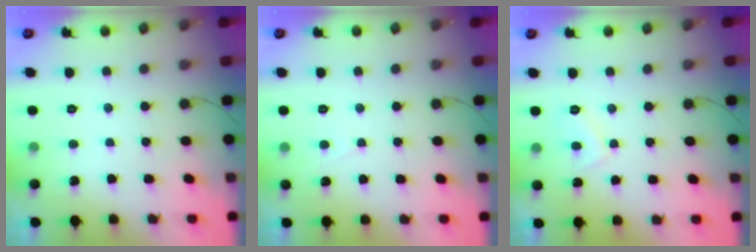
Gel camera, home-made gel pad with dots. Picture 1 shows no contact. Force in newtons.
{"total": 1.9, "press": 1.9, "slide": 0.2}
{"total": 3.9, "press": 3.8, "slide": 0.6}